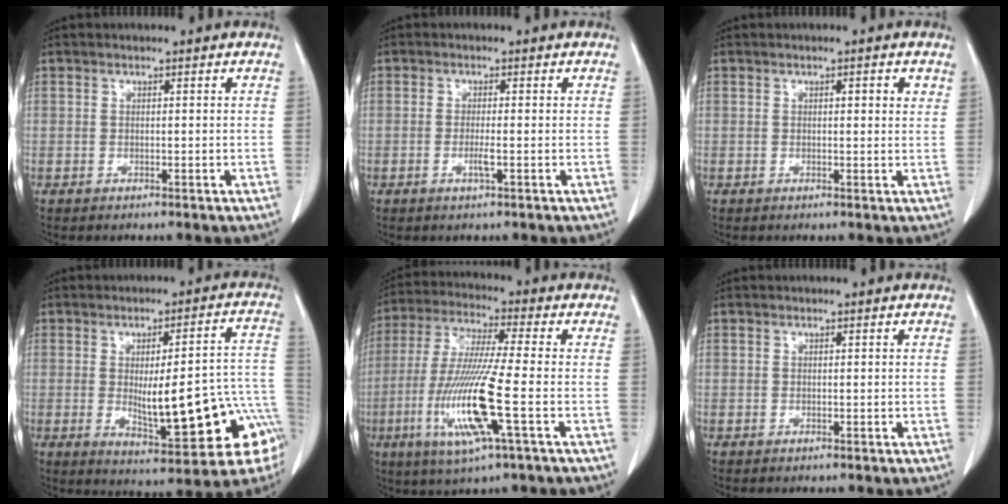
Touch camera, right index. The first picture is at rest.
{"total": 1.9, "force": [-0.7, 0.0, 1.8], "torque": [-0.037, -0.003, -0.012]}
{"total": 1.9, "force": [0.9, 0.6, 1.6], "torque": [-0.019, 0.001, 0.008]}
{"total": 18.7, "force": [-4.6, 4.4, 17.6], "torque": [-0.152, 0.028, -0.039]}
{"total": 14.1, "force": [-4.0, 0.1, 13.5], "torque": [-0.285, -0.019, -0.081]}
{"total": 0.0}